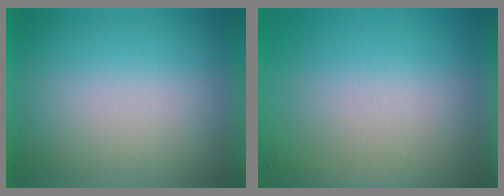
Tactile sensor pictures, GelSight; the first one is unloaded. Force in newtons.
{"total": 6.9}